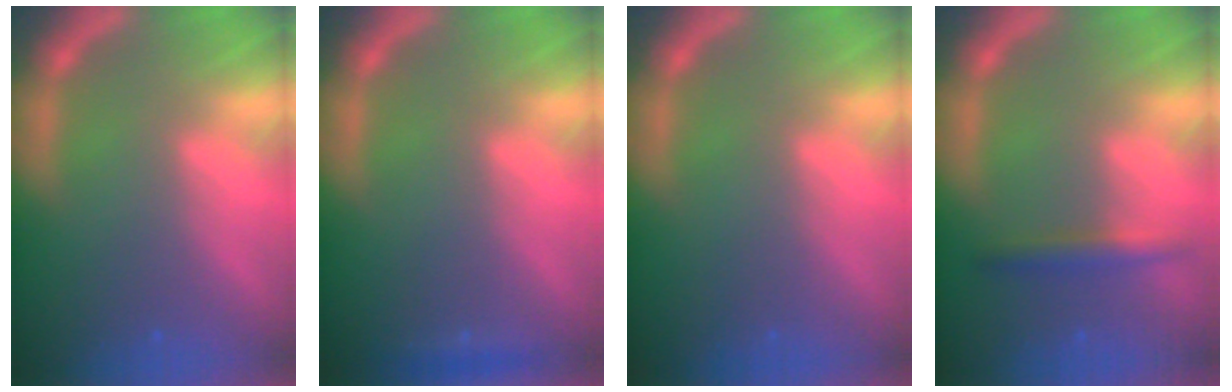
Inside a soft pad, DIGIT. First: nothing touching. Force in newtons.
{"total": 0.9}
{"total": 0.0}
{"total": 2.4}